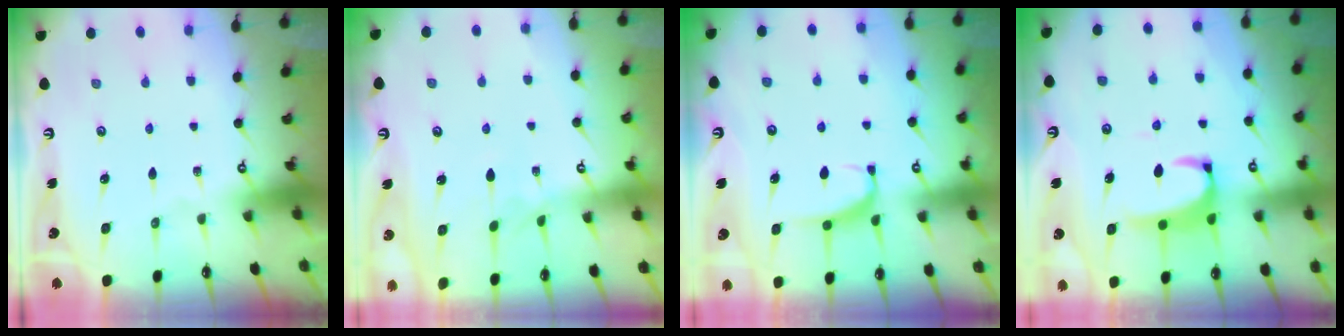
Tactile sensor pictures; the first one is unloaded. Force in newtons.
{"total": 3.2, "press": 3.2, "slide": 0.4}
{"total": 2.1, "press": 2.0, "slide": 0.6}
{"total": 2.8, "press": 2.7, "slide": 0.9}